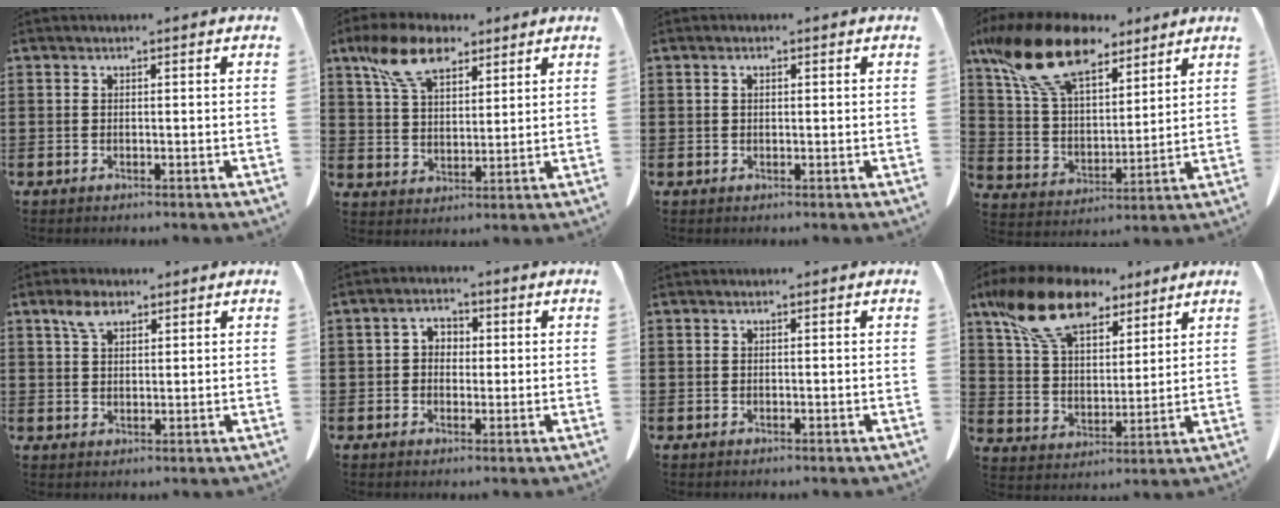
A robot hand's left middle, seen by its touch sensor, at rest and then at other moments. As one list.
[{"total": 9.6, "force": [6.4, 4.7, 5.5], "torque": [-0.130, 0.001, 0.120]}, {"total": 1.0, "force": [0.3, 0.4, 0.9], "torque": [-0.020, 0.003, 0.006]}, {"total": 15.9, "force": [11.3, 6.6, 9.0], "torque": [-0.223, -0.037, 0.206]}, {"total": 3.6, "force": [2.2, 1.7, 2.3], "torque": [-0.051, 0.005, 0.041]}, {"total": 2.6, "force": [0.0, 2.1, 1.5], "torque": [-0.038, 0.010, -0.003]}, {"total": 0.0}, {"total": 14.1, "force": [10.3, 6.0, 7.6], "torque": [-0.181, -0.023, 0.195]}]